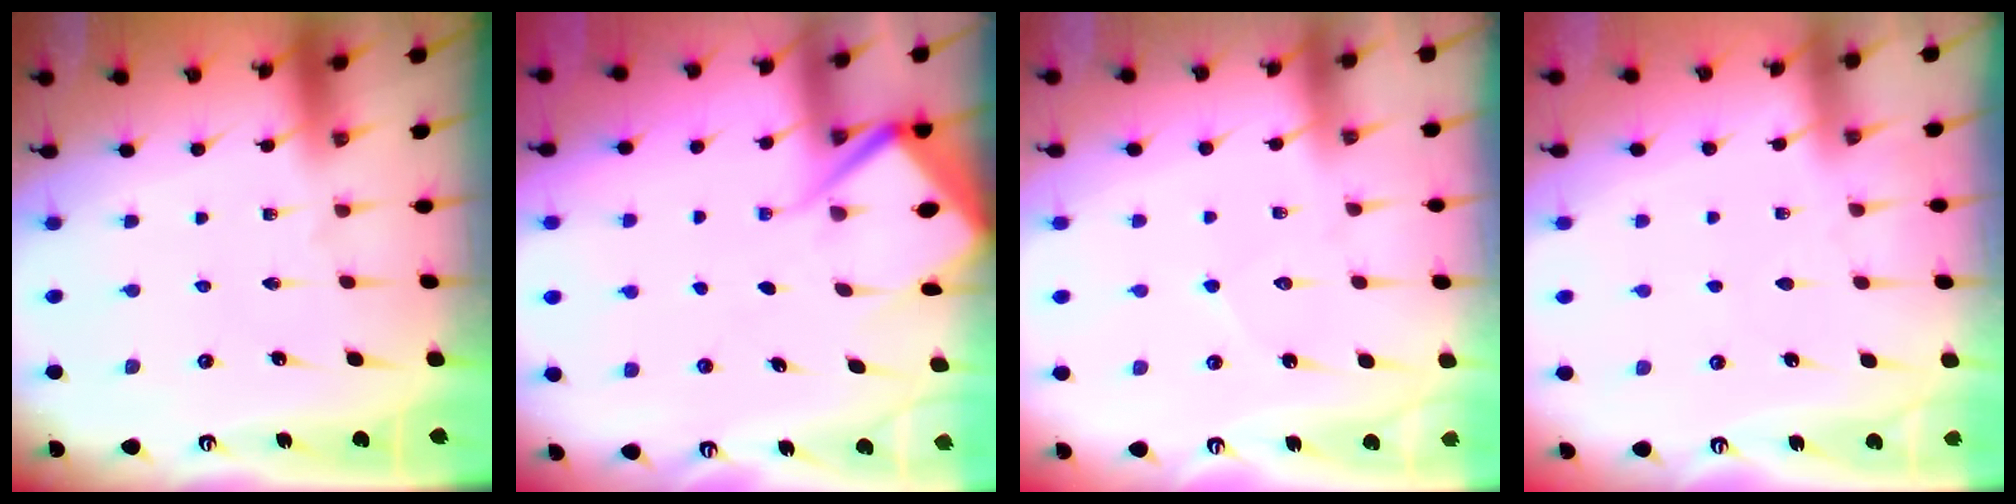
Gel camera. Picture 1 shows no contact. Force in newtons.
{"total": 6.5, "press": 6.4, "slide": 0.7}
{"total": 4.7, "press": 4.7, "slide": 0.5}
{"total": 4.3, "press": 4.2, "slide": 0.6}